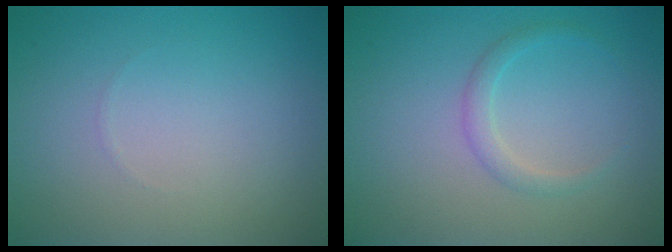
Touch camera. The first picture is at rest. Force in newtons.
{"total": 1.5, "press": 1.5, "slide": 0.1}